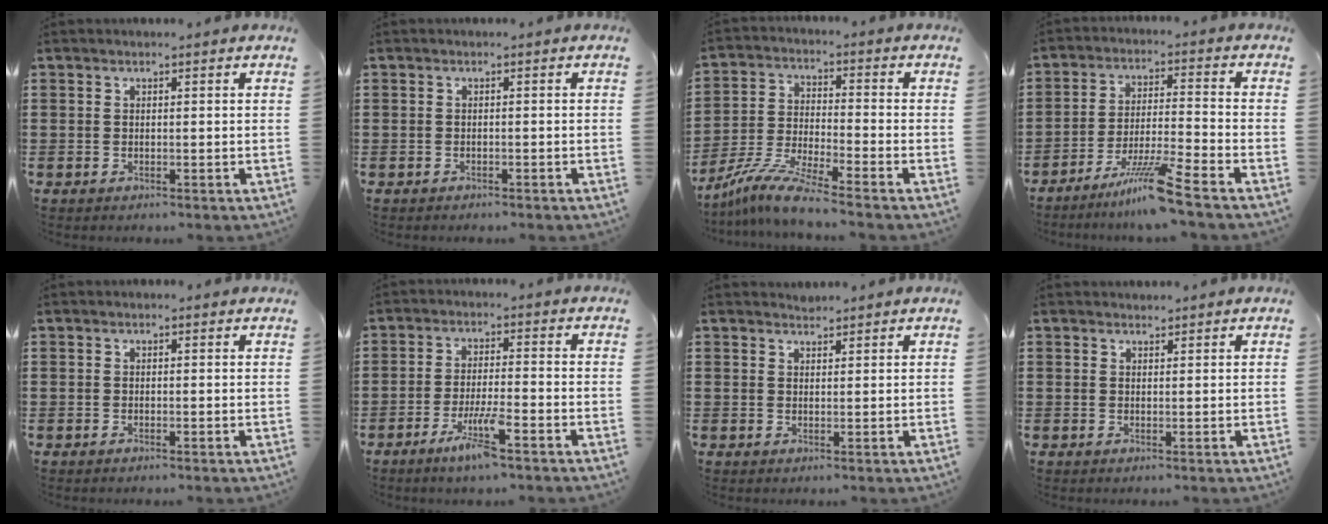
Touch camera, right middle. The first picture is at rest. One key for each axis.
{"total": 0.7, "fx": -0.7, "fy": 0.2, "fz": 0.1, "tx": -0.003, "ty": 0.000, "tz": -0.014}
{"total": 8.2, "fx": -7.2, "fy": -0.1, "fz": 3.9, "tx": -0.091, "ty": -0.007, "tz": -0.147}
{"total": 8.2, "fx": -6.3, "fy": -0.4, "fz": 5.3, "tx": -0.104, "ty": -0.011, "tz": -0.121}
{"total": 0.0}
{"total": 6.1, "fx": -3.8, "fy": 0.6, "fz": 4.8, "tx": -0.096, "ty": -0.008, "tz": -0.067}
{"total": 1.2, "fx": 1.2, "fy": 0.2, "fz": -0.2, "tx": 0.001, "ty": 0.000, "tz": 0.023}
{"total": 0.9, "fx": 0.8, "fy": 0.3, "fz": 0.0, "tx": -0.001, "ty": -0.001, "tz": 0.016}